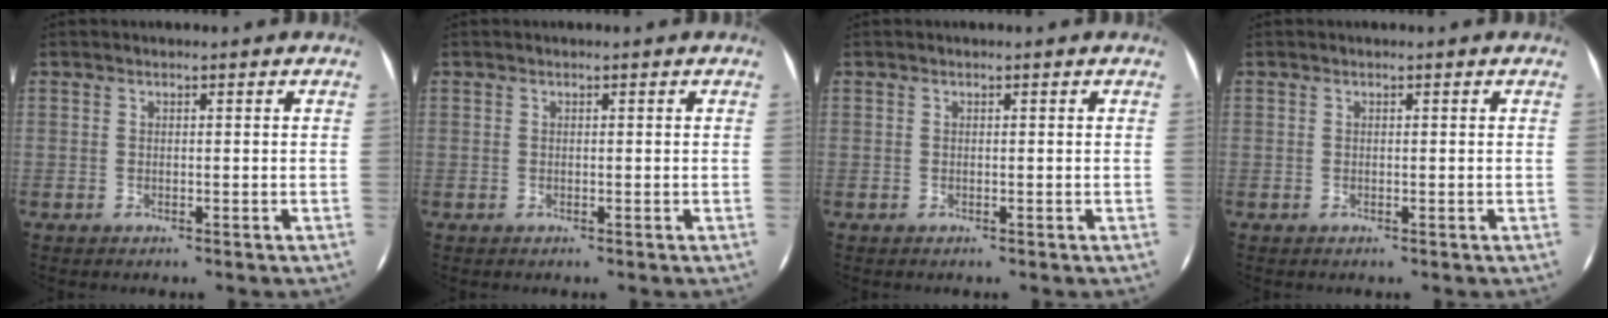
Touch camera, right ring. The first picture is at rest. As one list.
[{"total": 0.0}, {"total": 0.0}, {"total": 0.0}]